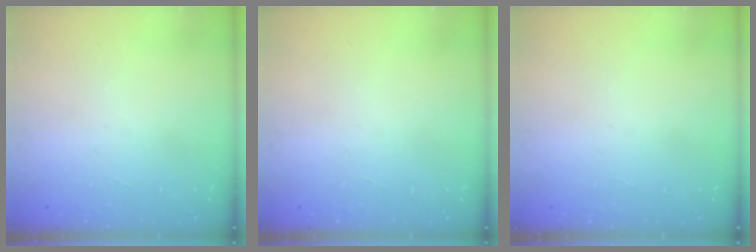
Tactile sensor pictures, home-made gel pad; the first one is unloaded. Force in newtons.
{"total": 0.0}
{"total": 0.0}